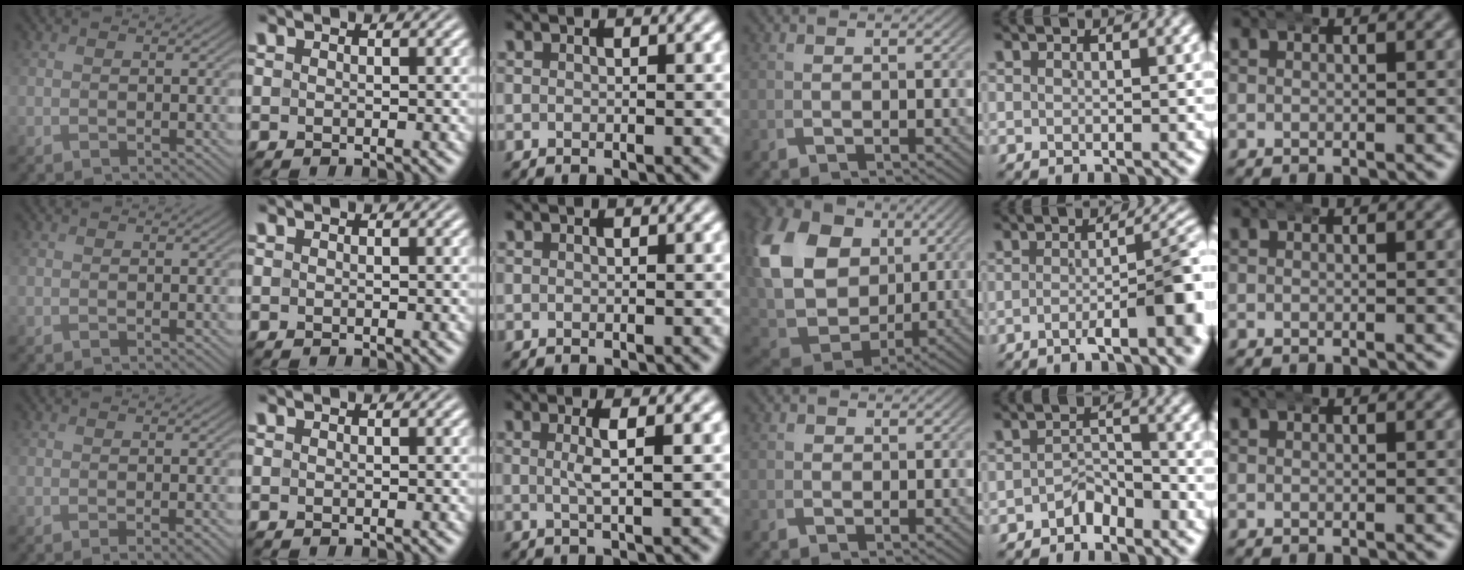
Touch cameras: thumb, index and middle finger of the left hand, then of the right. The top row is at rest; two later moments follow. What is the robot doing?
{"motion": "wrap", "object": "aluminum foil"}